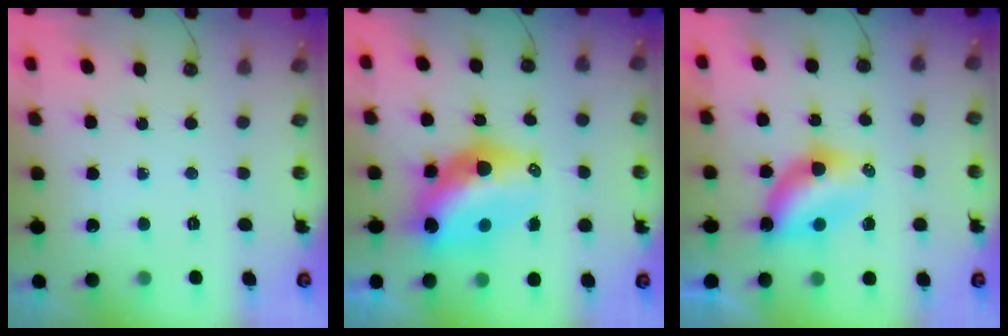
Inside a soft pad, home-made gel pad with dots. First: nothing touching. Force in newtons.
{"total": 13.9, "press": 13.3, "slide": 4.1}
{"total": 6.9, "press": 6.7, "slide": 1.5}